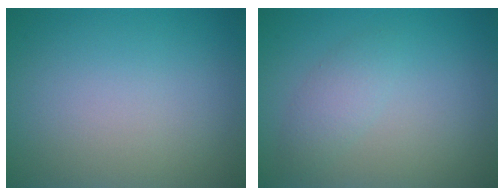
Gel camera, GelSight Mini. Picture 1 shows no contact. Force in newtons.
{"total": 1.8, "press": 1.8, "slide": 0.1}